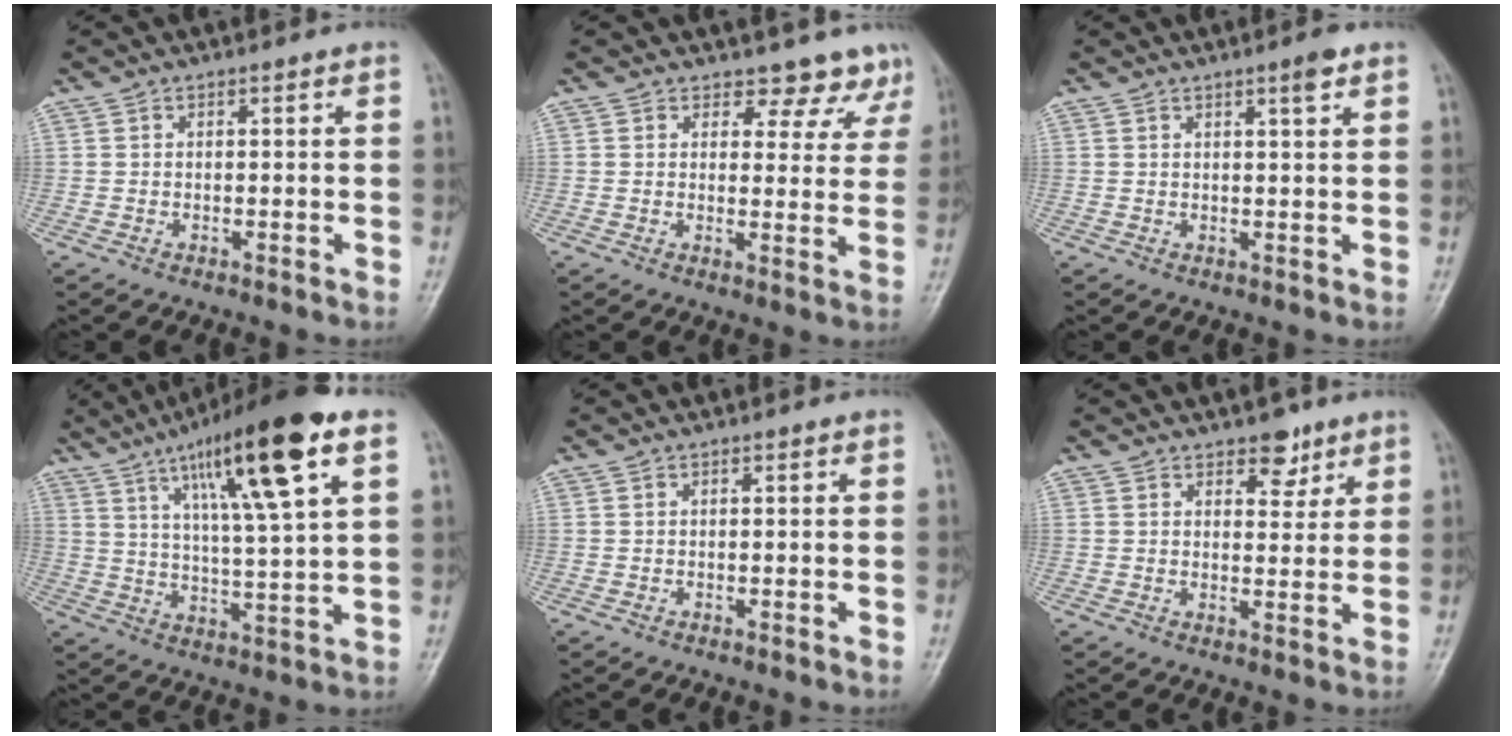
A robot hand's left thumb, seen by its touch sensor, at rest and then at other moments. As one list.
[{"total": 7.2, "force": [6.2, 3.7, 0.7], "torque": [0.035, -0.035, 0.053]}, {"total": 2.6, "force": [1.7, 0.3, 2.0], "torque": [-0.029, -0.009, 0.023]}, {"total": 19.3, "force": [9.6, 3.0, 16.4], "torque": [-0.261, -0.018, 0.159]}, {"total": 0.0}, {"total": 4.5, "force": [3.1, 2.6, 2.1], "torque": [0.000, -0.018, 0.044]}]